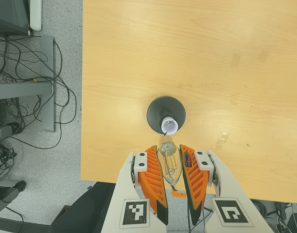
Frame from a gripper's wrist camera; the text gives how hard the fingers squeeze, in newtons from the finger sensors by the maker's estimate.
{"total": 20.1, "left": 24.2, "right": 16.0}